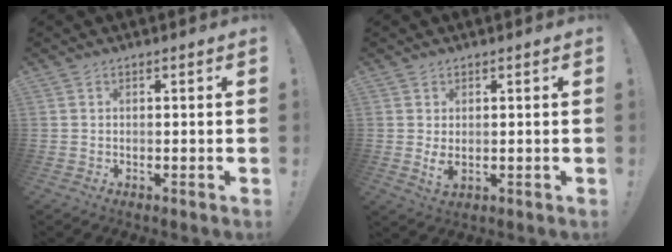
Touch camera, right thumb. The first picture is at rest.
{"total": 3.3, "force": [0.7, 1.8, 2.7], "torque": [-0.035, -0.011, 0.011]}